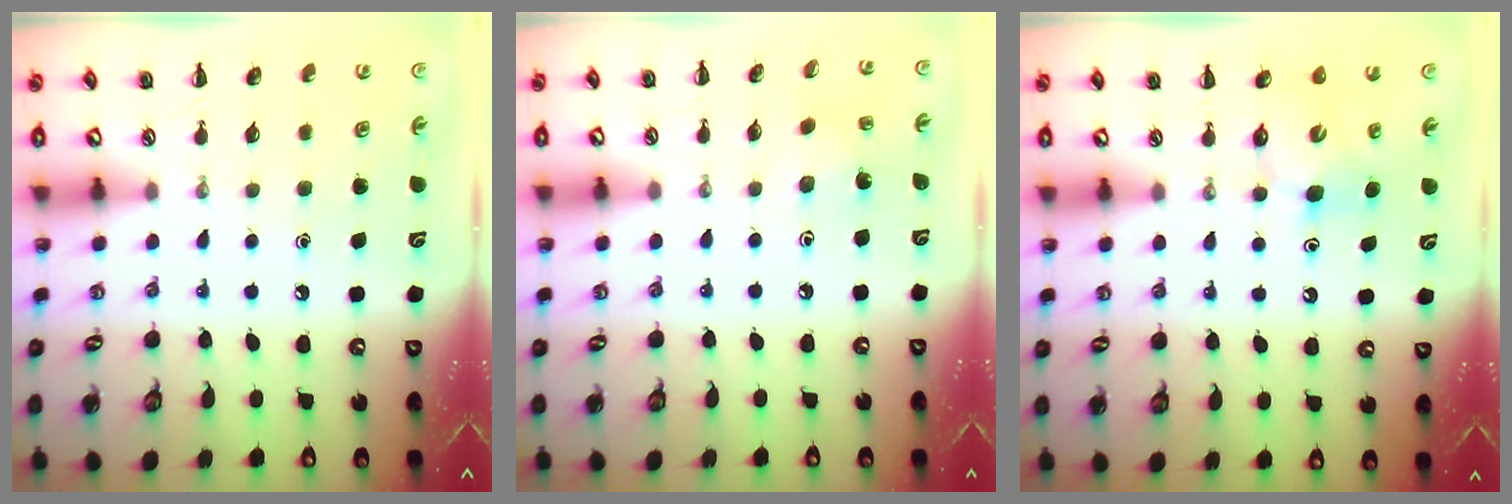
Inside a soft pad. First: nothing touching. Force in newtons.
{"total": 1.5, "press": 1.4, "slide": 0.5}
{"total": 5.5, "press": 5.4, "slide": 0.7}